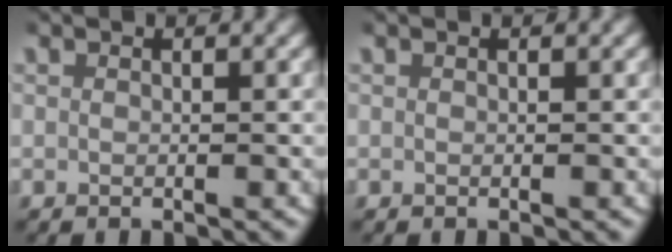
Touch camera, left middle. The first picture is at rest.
{"total": 0.0}